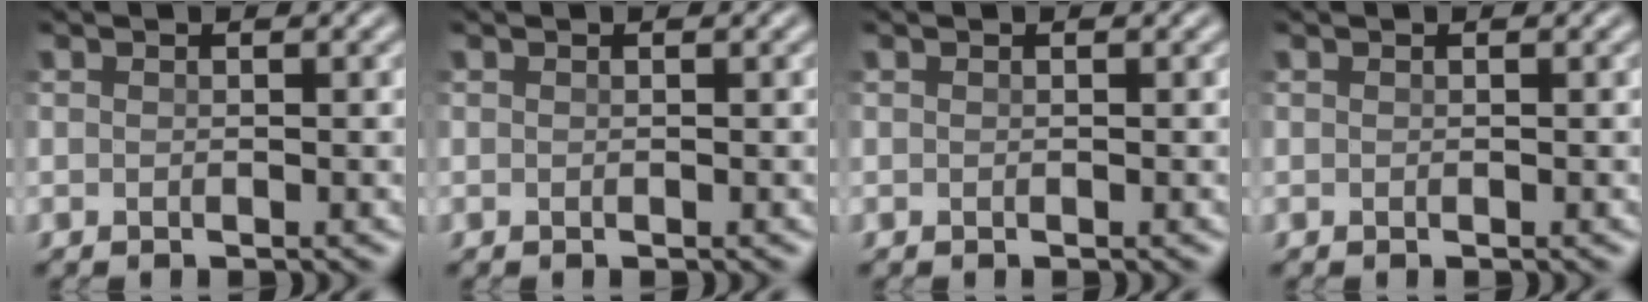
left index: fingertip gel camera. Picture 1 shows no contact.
{"total": 0.0}
{"total": 0.0}
{"total": 0.0}